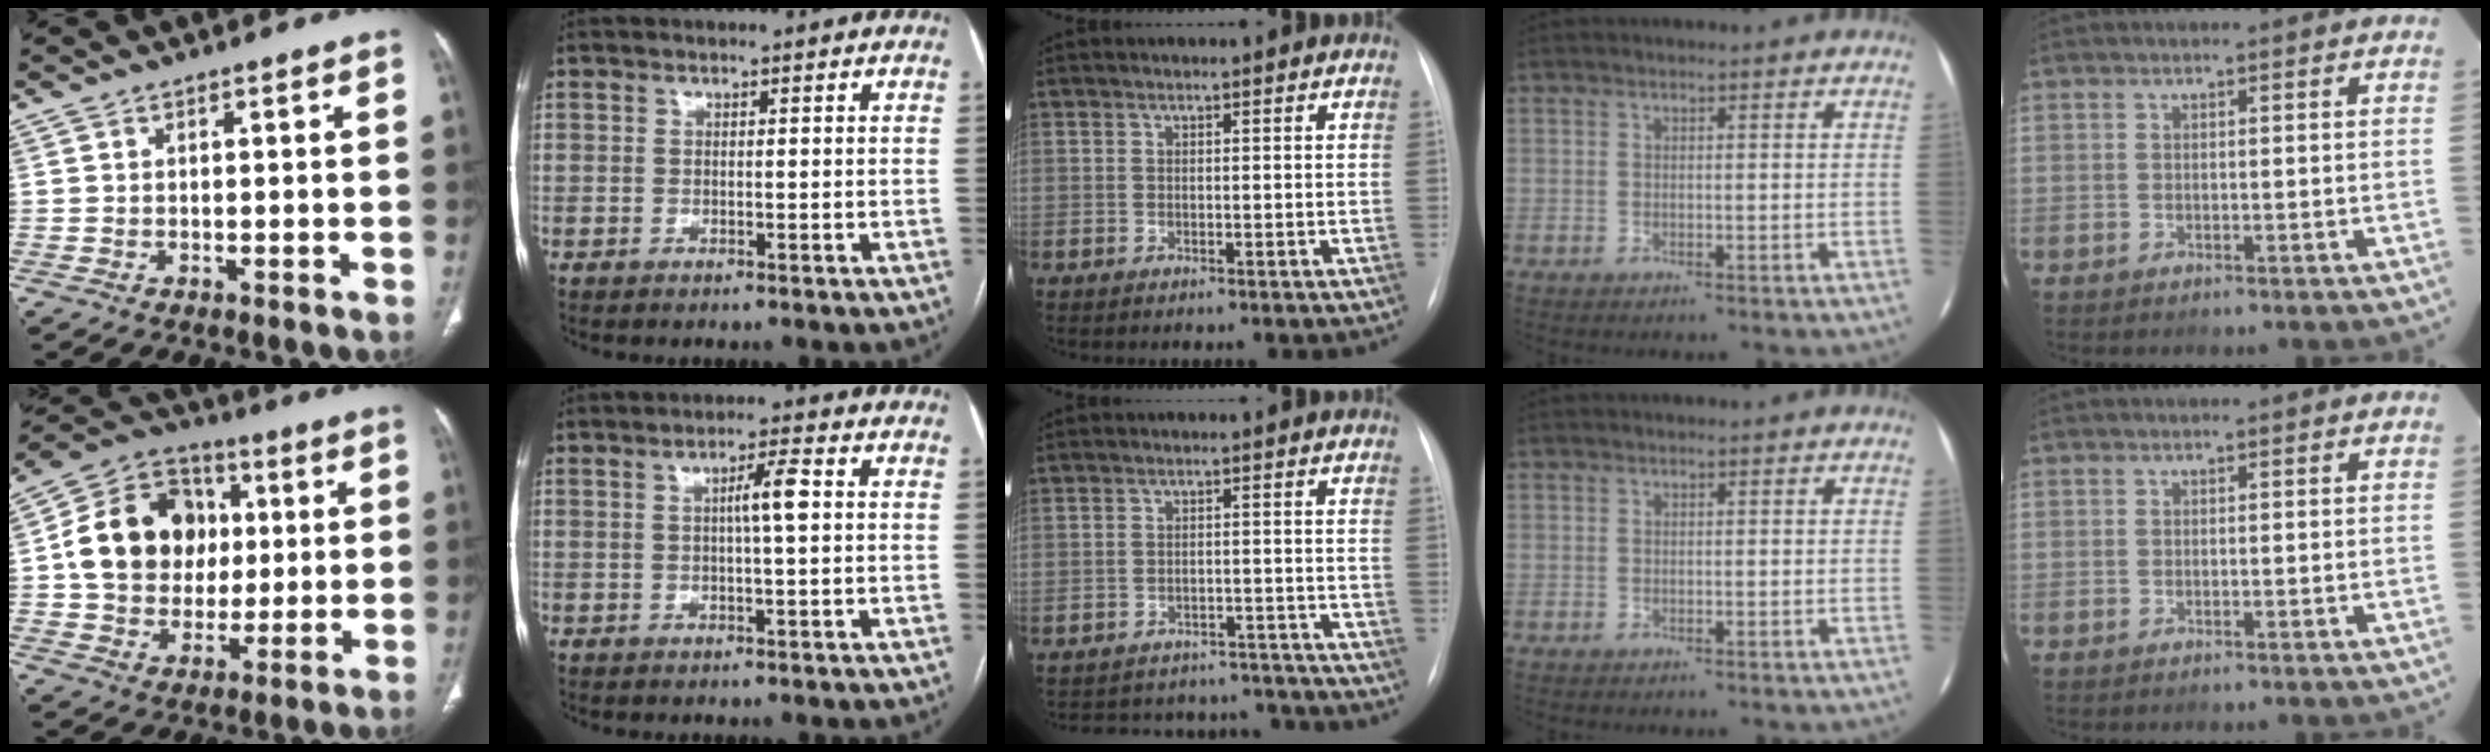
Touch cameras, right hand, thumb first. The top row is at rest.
{"thumb": {"total": 17.6, "force": [1.8, 14.7, 9.6], "torque": [-0.137, 0.021, 0.033]}, "index": {"total": 4.0, "force": [0.4, 0.0, 4.0], "torque": [-0.068, 0.005, 0.006]}, "middle": {"total": 13.6, "force": [-12.7, 4.5, 1.7], "torque": [-0.028, 0.029, -0.154]}}